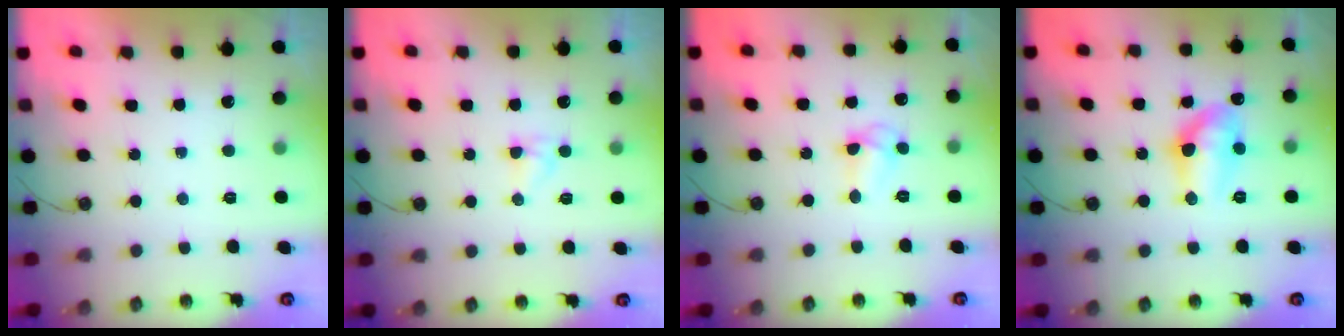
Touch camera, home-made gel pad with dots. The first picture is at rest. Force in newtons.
{"total": 2.5, "press": 2.5, "slide": 0.3}
{"total": 6.2, "press": 6.1, "slide": 0.5}
{"total": 12.9, "press": 12.1, "slide": 4.4}